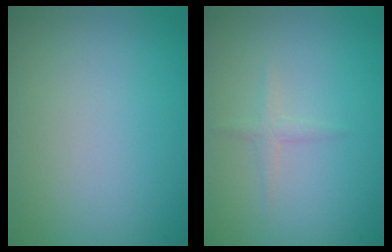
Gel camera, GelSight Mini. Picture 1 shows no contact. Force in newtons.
{"total": 0.9, "press": 0.9, "slide": 0.0}